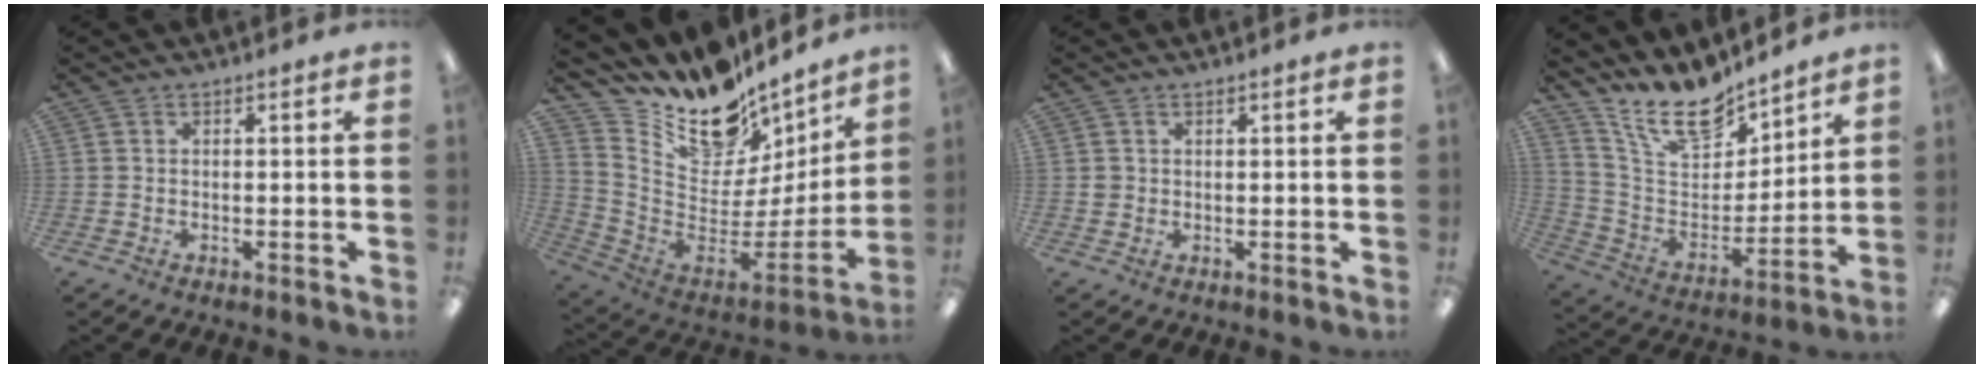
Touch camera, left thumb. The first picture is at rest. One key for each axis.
{"total": 15.8, "fx": 11.9, "fy": 8.4, "fz": 6.2, "tx": -0.105, "ty": -0.114, "tz": 0.212}
{"total": 1.3, "fx": 0.6, "fy": 1.1, "fz": 0.1, "tx": -0.003, "ty": 0.003, "tz": 0.011}
{"total": 17.3, "fx": 13.6, "fy": 7.0, "fz": 8.0, "tx": -0.163, "ty": -0.076, "tz": 0.243}